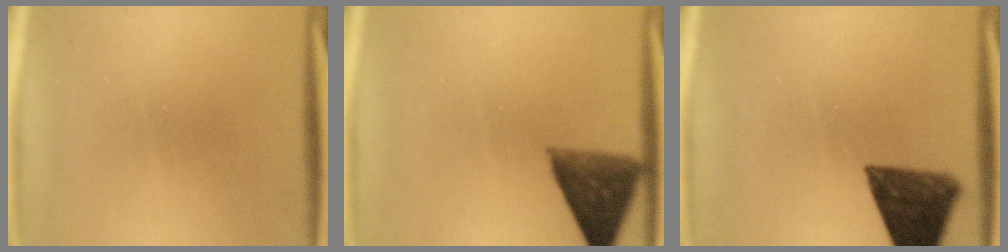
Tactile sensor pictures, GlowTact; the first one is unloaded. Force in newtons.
{"total": 8.2}
{"total": 10.1}